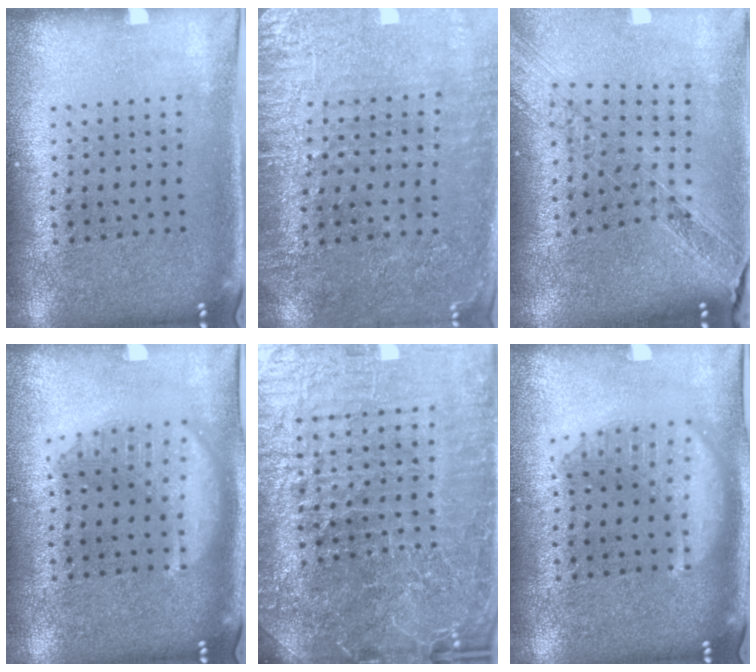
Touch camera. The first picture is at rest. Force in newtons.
{"total": 2.9, "press": 2.8, "slide": 0.9}
{"total": 1.4, "press": 1.3, "slide": 0.5}
{"total": 3.0, "press": 3.0, "slide": 0.4}
{"total": 6.8, "press": 6.1, "slide": 3.1}
{"total": 2.4, "press": 2.4, "slide": 0.3}